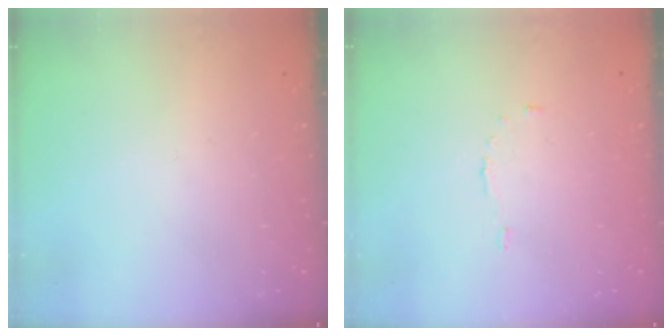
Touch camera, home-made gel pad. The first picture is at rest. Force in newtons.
{"total": 3.8, "press": 3.8, "slide": 0.2}